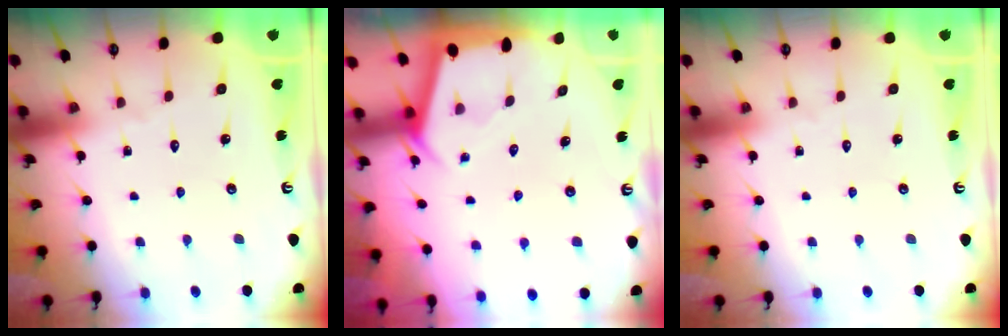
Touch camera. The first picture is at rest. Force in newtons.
{"total": 2.2, "press": 2.2, "slide": 0.3}
{"total": 0.0}